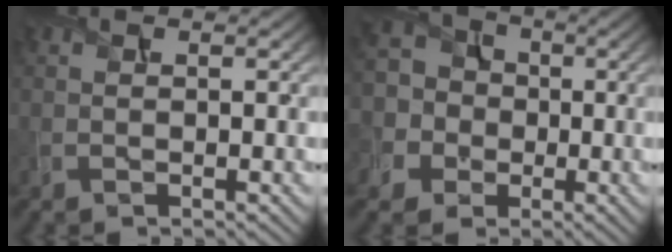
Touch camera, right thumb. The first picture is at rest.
{"total": 10.1, "force": [-0.9, 9.1, 4.2], "torque": [-0.146, 0.008, -0.052]}